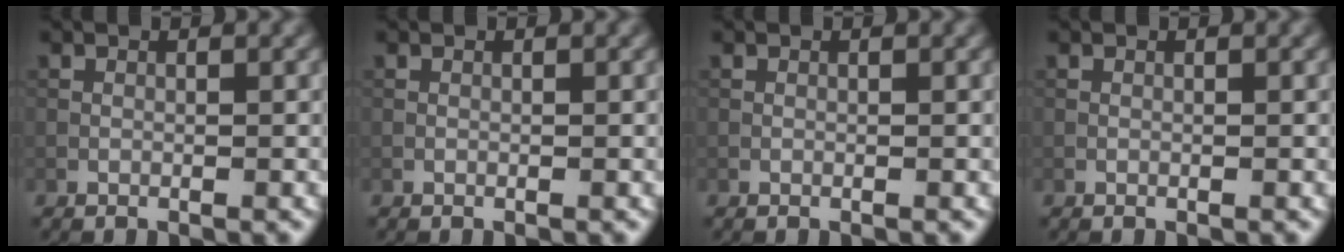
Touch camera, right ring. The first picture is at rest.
{"total": 0.0}
{"total": 0.0}
{"total": 0.0}